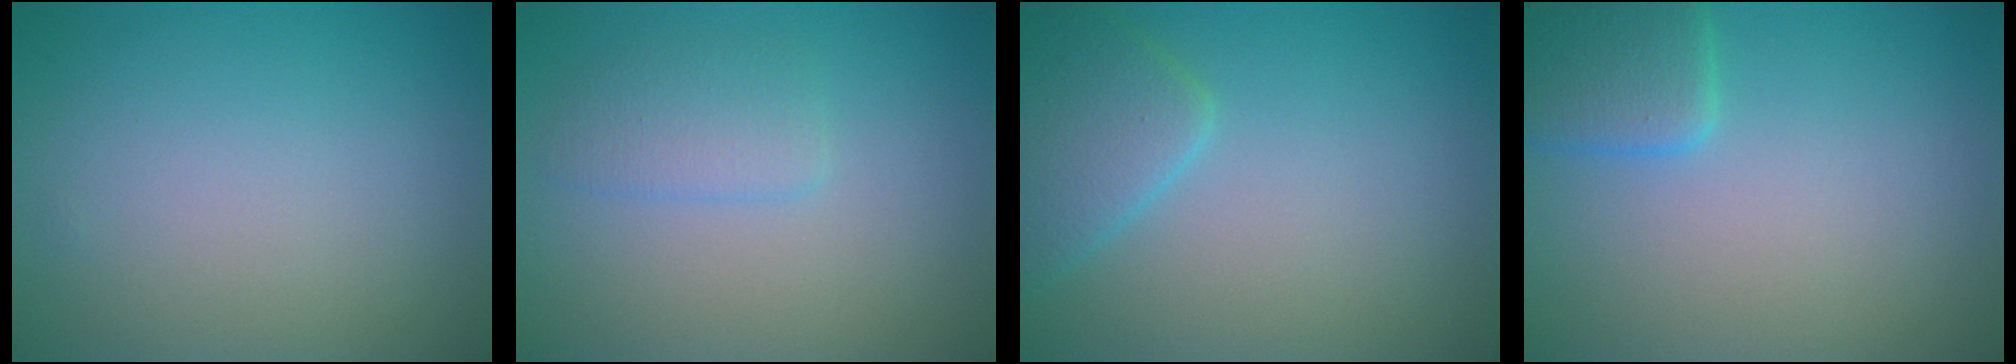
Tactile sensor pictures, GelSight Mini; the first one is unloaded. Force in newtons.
{"total": 1.9, "press": 1.9, "slide": 0.1}
{"total": 3.4, "press": 3.4, "slide": 0.1}
{"total": 3.2, "press": 3.1, "slide": 0.2}